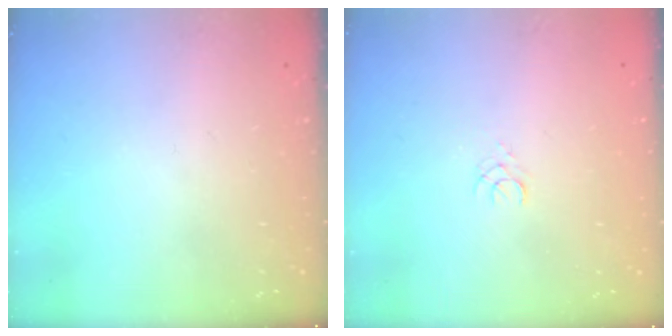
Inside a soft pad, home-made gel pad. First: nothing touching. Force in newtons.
{"total": 1.5, "press": 1.5, "slide": 0.2}